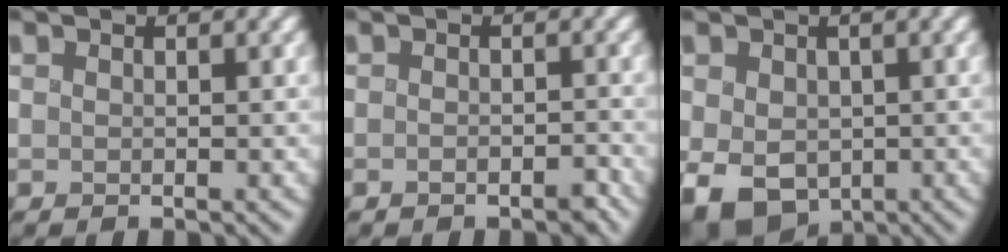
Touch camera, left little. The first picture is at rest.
{"total": 1.5, "force": [-1.1, 0.6, 0.8], "torque": [-0.006, -0.006, -0.018]}
{"total": 5.6, "force": [-1.7, 4.1, 3.5], "torque": [-0.076, -0.016, -0.031]}